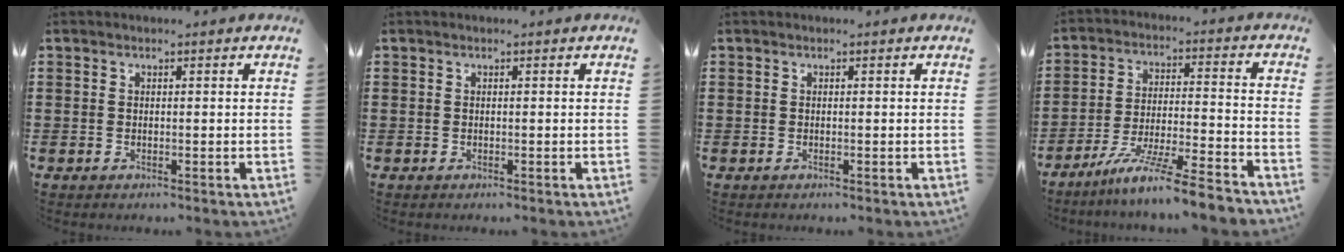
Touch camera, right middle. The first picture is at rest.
{"total": 0.0}
{"total": 0.0}
{"total": 9.5, "force": [-8.1, -0.5, 4.9], "torque": [-0.089, -0.001, -0.157]}